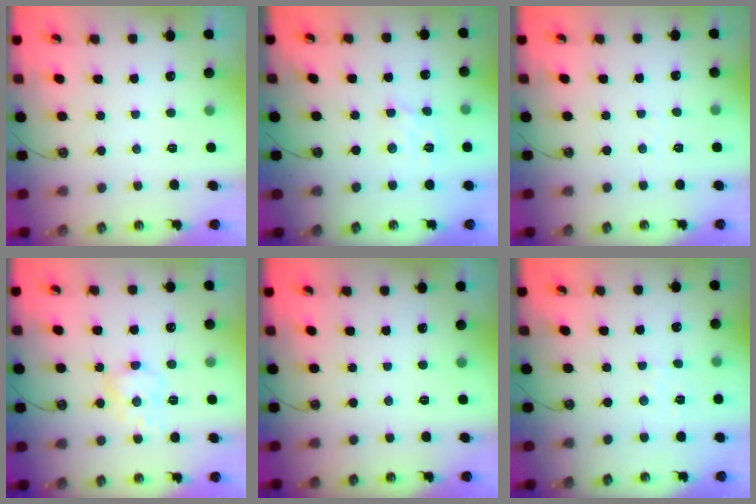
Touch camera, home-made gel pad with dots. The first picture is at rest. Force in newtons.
{"total": 4.7, "press": 4.7, "slide": 0.1}
{"total": 2.5, "press": 2.5, "slide": 0.4}
{"total": 7.2, "press": 7.2, "slide": 0.6}
{"total": 0.0}
{"total": 2.8, "press": 2.7, "slide": 0.5}